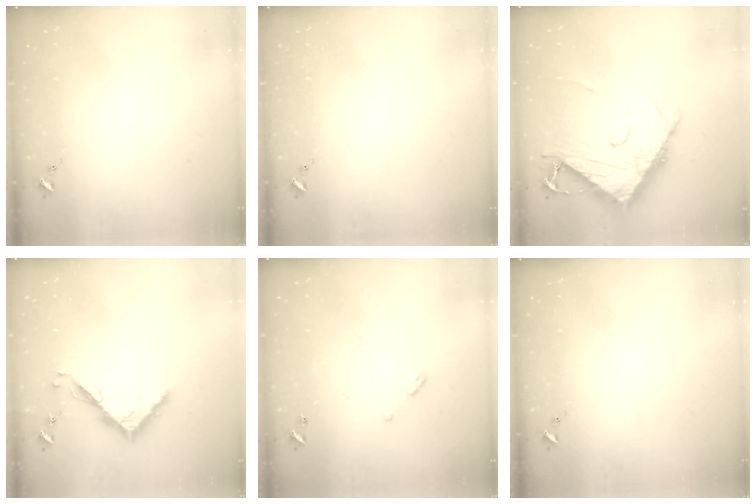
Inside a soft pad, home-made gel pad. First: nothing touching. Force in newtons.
{"total": 0.0}
{"total": 14.2, "press": 14.1, "slide": 1.7}
{"total": 7.4, "press": 7.4, "slide": 0.7}
{"total": 6.9, "press": 6.9, "slide": 0.3}
{"total": 0.0}